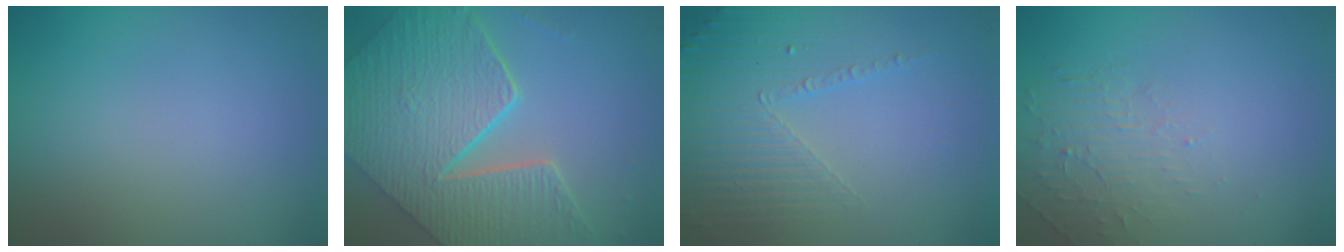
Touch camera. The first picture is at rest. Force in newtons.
{"total": 9.3, "press": 6.8, "slide": 6.4}
{"total": 4.8, "press": 3.2, "slide": 3.6}
{"total": 1.9, "press": 0.6, "slide": 1.8}